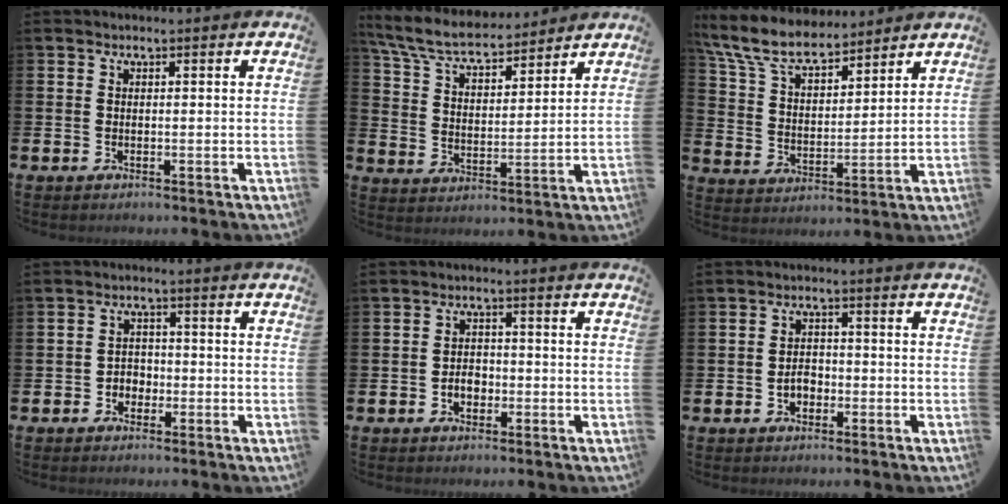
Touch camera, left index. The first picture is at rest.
{"total": 7.4, "force": [6.8, 1.7, 2.5], "torque": [-0.078, -0.037, 0.120]}
{"total": 8.4, "force": [7.5, 2.5, 2.9], "torque": [-0.095, -0.038, 0.137]}
{"total": 2.5, "force": [-1.7, 1.8, 0.4], "torque": [-0.012, 0.007, -0.038]}
{"total": 2.5, "force": [-1.2, 1.8, 1.2], "torque": [-0.016, -0.001, -0.028]}
{"total": 2.3, "force": [-1.1, 1.7, 1.0], "torque": [-0.012, 0.000, -0.026]}